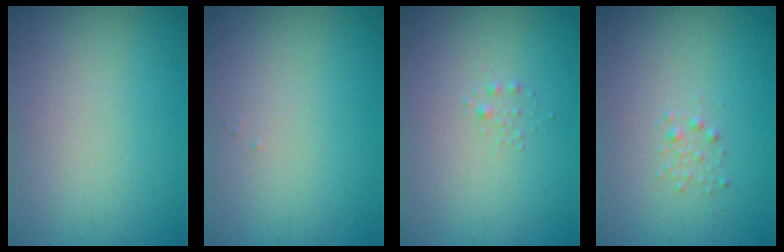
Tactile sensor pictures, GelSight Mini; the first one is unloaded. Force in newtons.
{"total": 0.0}
{"total": 0.6, "press": 0.6, "slide": 0.0}
{"total": 0.9, "press": 0.9, "slide": 0.0}